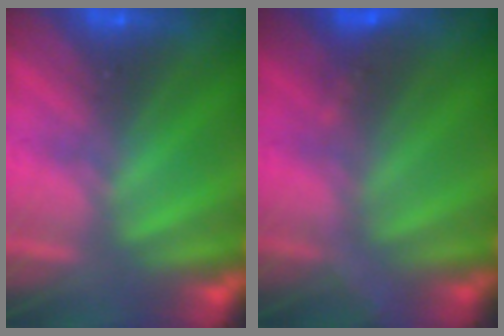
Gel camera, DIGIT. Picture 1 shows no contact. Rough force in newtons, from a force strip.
{"total": 2.9}